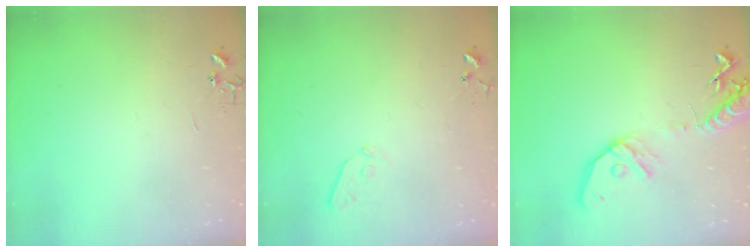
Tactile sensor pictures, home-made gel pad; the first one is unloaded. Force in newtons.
{"total": 3.6, "press": 3.5, "slide": 0.7}
{"total": 15.4, "press": 15.2, "slide": 2.8}